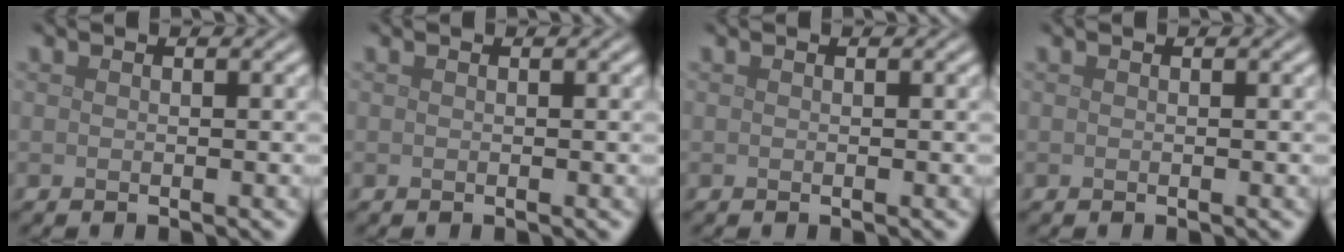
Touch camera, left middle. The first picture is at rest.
{"total": 0.0}
{"total": 0.0}
{"total": 0.0}